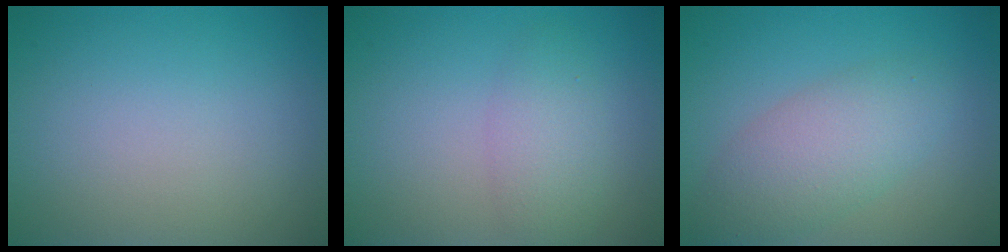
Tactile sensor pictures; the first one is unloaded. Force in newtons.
{"total": 2.8, "press": 2.8, "slide": 0.2}
{"total": 4.6, "press": 4.6, "slide": 0.2}